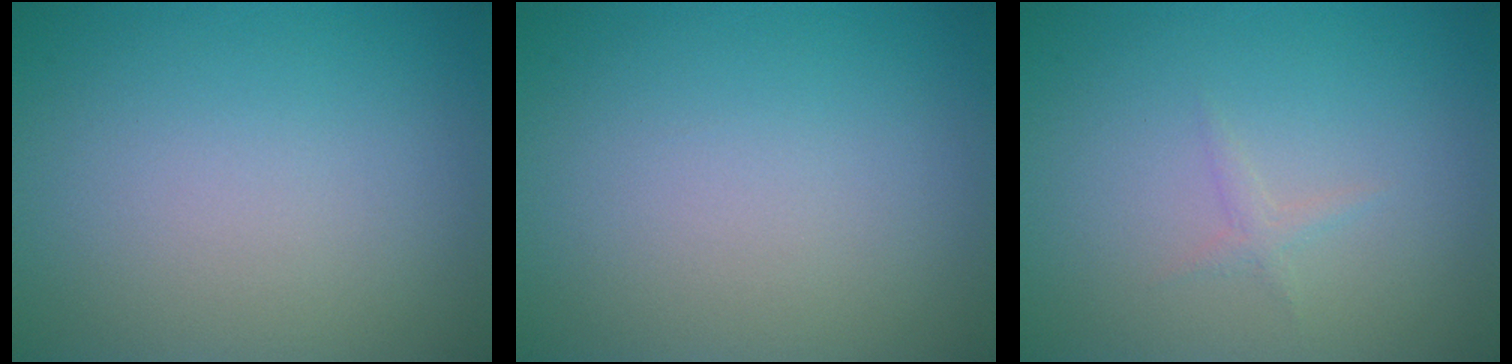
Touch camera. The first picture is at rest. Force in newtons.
{"total": 0.0}
{"total": 0.7, "press": 0.7, "slide": 0.0}